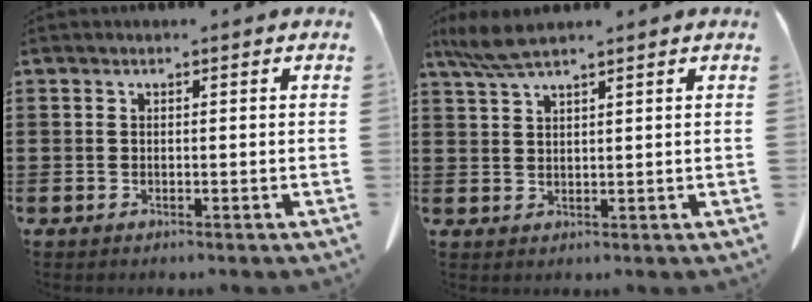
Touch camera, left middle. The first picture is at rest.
{"total": 4.7, "force": [3.7, 0.4, 2.8], "torque": [-0.064, -0.003, 0.069]}